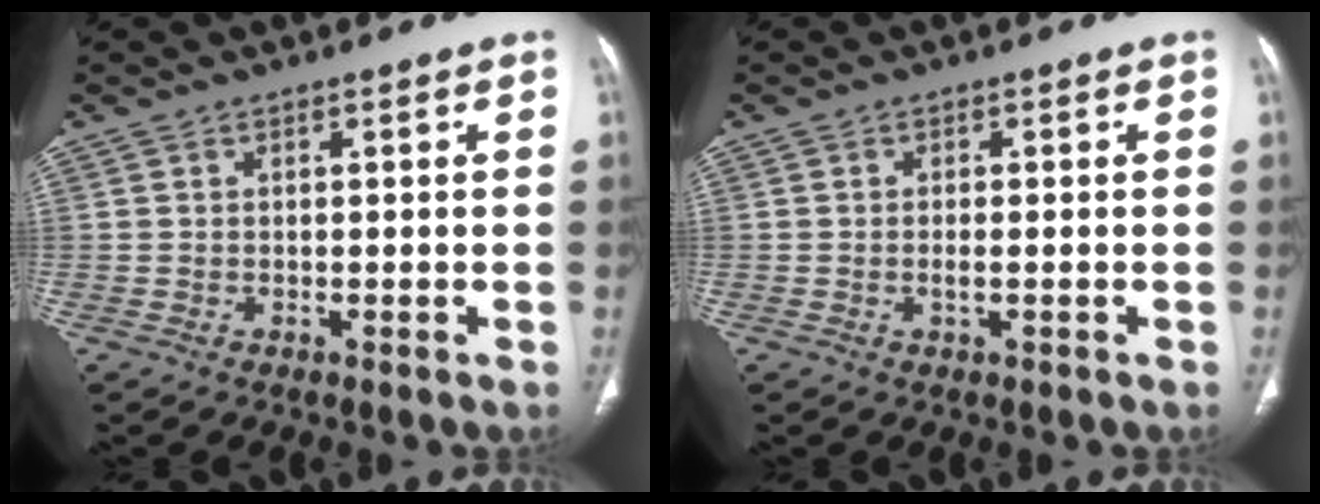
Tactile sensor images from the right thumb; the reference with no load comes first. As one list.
[{"total": 1.5, "force": [-0.4, 0.5, 1.3], "torque": [-0.028, -0.001, -0.008]}]